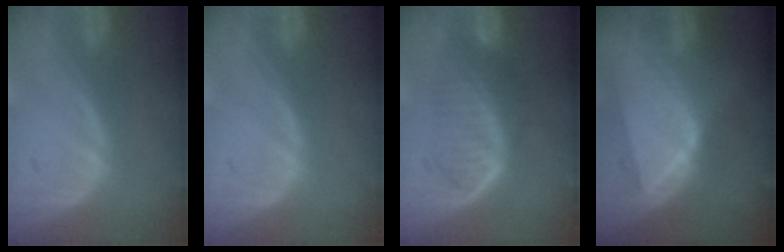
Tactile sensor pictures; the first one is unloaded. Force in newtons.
{"total": 0.0}
{"total": 6.3, "press": 6.2, "slide": 1.1}
{"total": 9.0, "press": 8.0, "slide": 4.2}